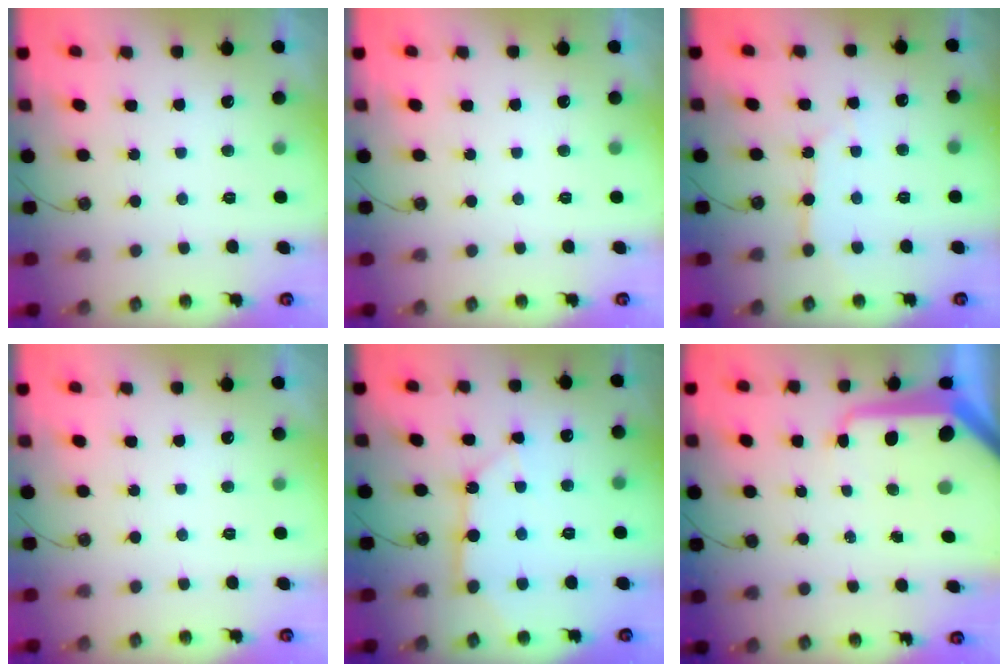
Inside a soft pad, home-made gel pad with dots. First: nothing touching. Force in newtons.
{"total": 0.0}
{"total": 4.7, "press": 4.7, "slide": 0.4}
{"total": 0.0}
{"total": 11.0, "press": 10.9, "slide": 1.0}
{"total": 13.7, "press": 13.6, "slide": 1.4}